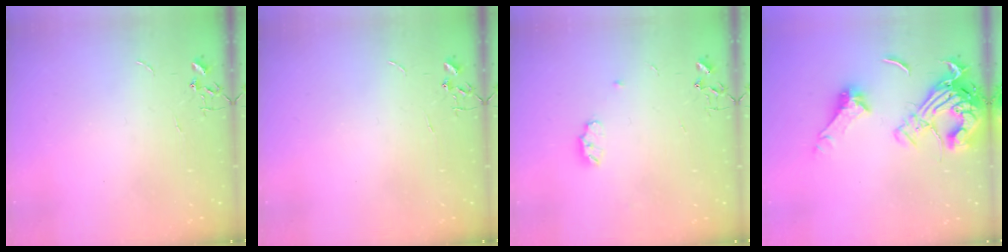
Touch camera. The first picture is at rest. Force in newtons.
{"total": 0.0}
{"total": 5.2, "press": 5.1, "slide": 0.9}
{"total": 20.6, "press": 20.5, "slide": 2.2}